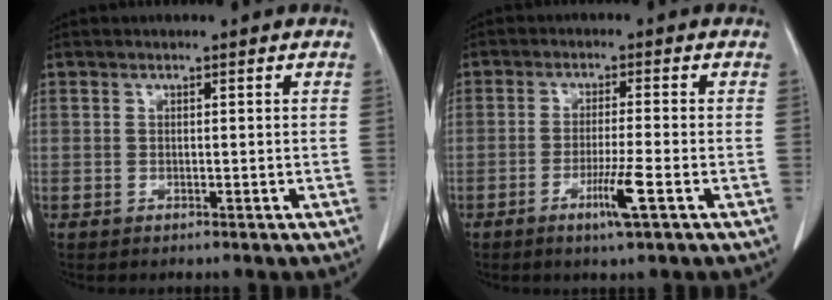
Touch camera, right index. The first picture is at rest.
{"total": 5.2, "force": [-2.4, -0.5, 4.6], "torque": [-0.084, -0.012, -0.044]}